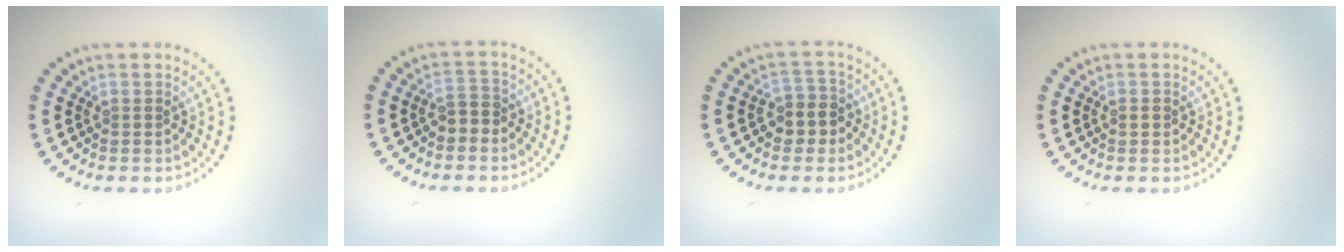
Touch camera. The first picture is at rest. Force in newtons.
{"total": 1.9, "press": 1.8, "slide": 0.7}
{"total": 2.6, "press": 2.2, "slide": 1.3}
{"total": 0.9, "press": 0.9, "slide": 0.2}